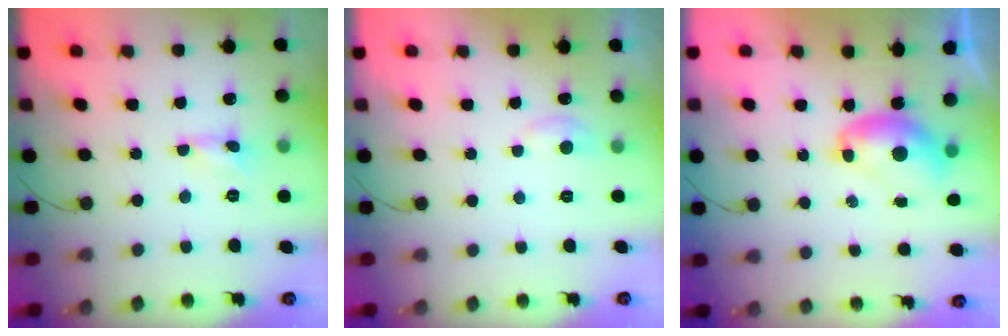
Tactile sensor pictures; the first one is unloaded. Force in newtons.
{"total": 5.5, "press": 5.4, "slide": 0.8}
{"total": 9.3, "press": 9.3, "slide": 1.1}